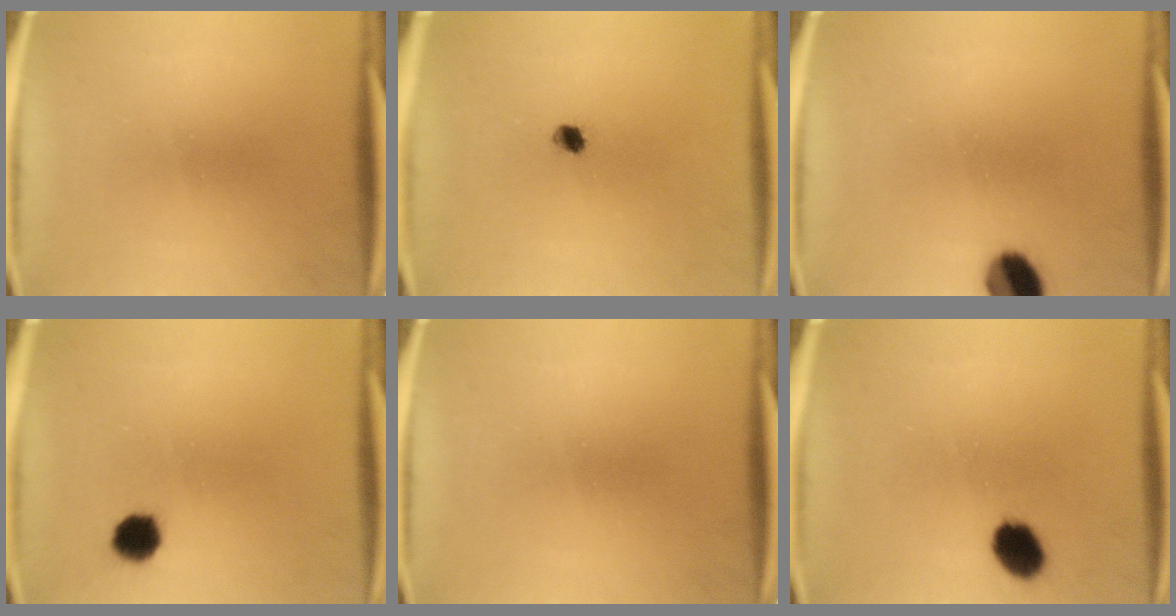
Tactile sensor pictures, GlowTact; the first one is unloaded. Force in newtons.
{"total": 2.1}
{"total": 7.5}
{"total": 4.6}
{"total": 0.0}
{"total": 6.4}